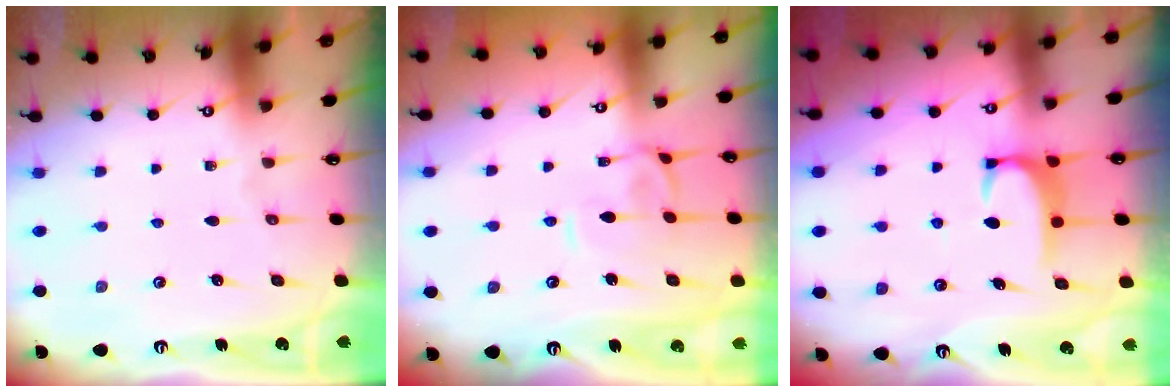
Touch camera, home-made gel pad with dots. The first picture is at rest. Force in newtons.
{"total": 0.8, "press": 0.4, "slide": 0.6}
{"total": 2.1, "press": 2.0, "slide": 0.5}